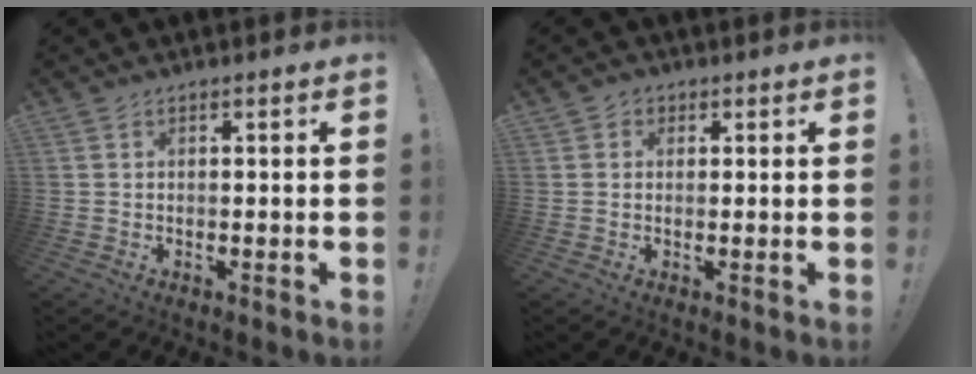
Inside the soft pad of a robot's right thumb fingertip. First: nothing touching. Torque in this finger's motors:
{"motor_torque": [0.06, 0.11, 0.11, -0.19, 0.03]}